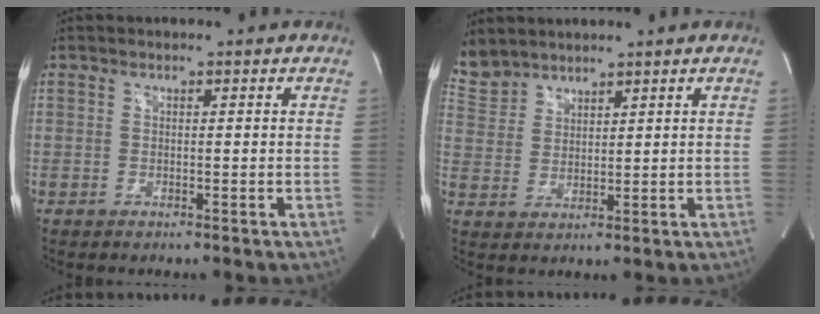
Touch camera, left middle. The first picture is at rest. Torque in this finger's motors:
{"motor_torque": [0.61, -0.78, 0.02, 0.02]}